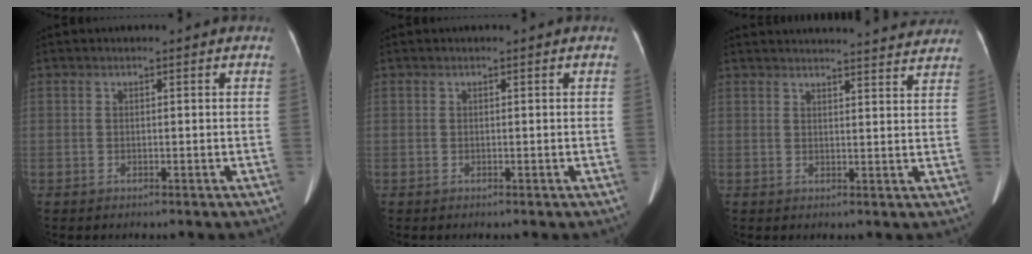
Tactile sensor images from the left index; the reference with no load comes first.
{"total": 0.0}
{"total": 19.8, "force": [19.1, 2.1, 4.8], "torque": [-0.056, -0.003, 0.226]}